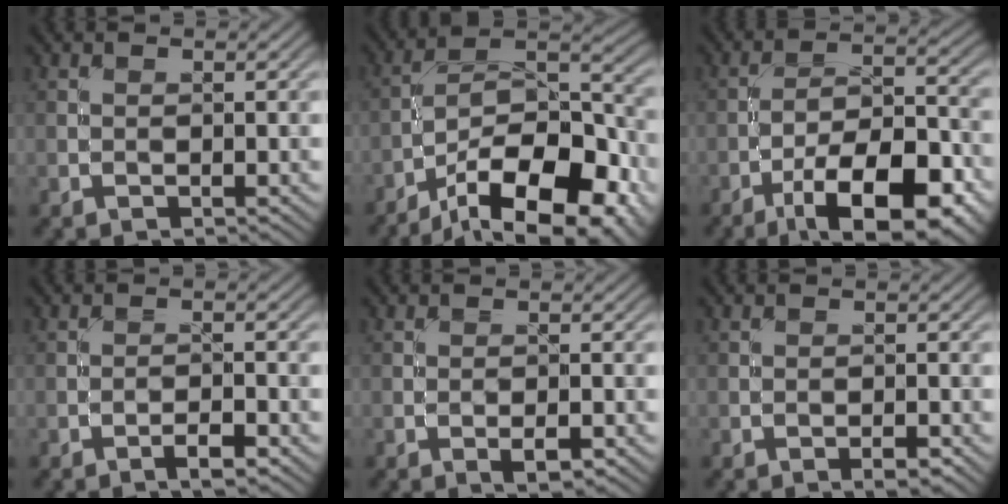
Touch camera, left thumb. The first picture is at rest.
{"total": 18.4, "force": [-12.0, 7.6, 11.8], "torque": [-0.160, -0.015, -0.180]}
{"total": 14.3, "force": [-8.3, 5.1, 10.4], "torque": [-0.170, 0.000, -0.136]}
{"total": 2.5, "force": [-1.7, 0.4, 1.8], "torque": [-0.035, 0.005, -0.034]}
{"total": 2.3, "force": [-1.0, 0.8, 1.9], "torque": [-0.032, -0.002, -0.018]}
{"total": 1.7, "force": [-1.0, 0.5, 1.2], "torque": [-0.019, 0.002, -0.018]}